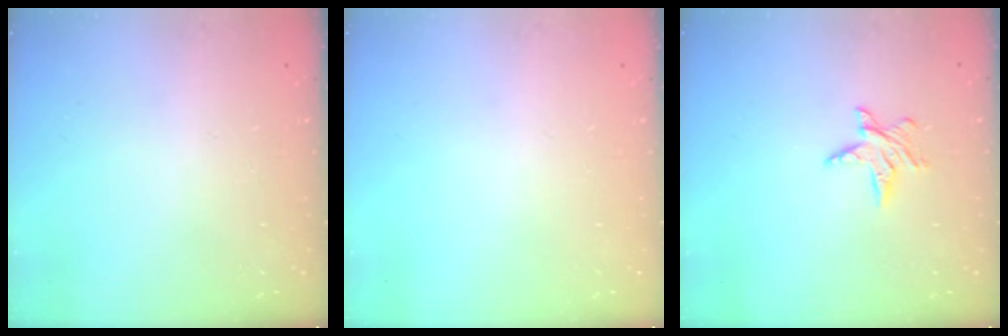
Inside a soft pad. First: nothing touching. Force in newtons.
{"total": 0.0}
{"total": 5.3, "press": 5.2, "slide": 0.7}